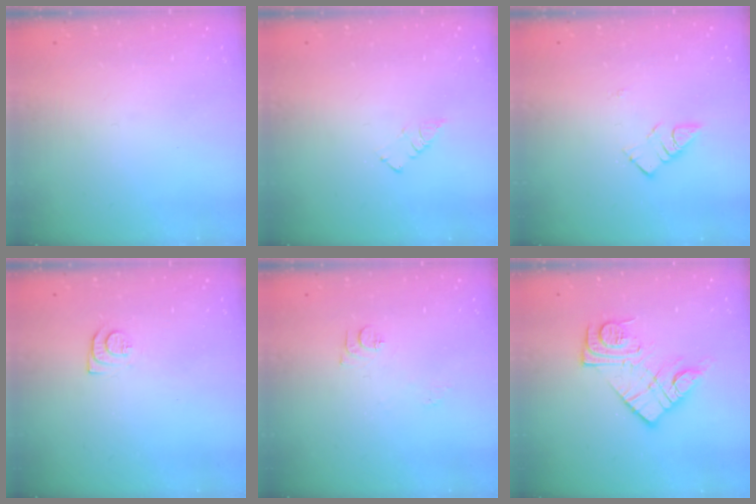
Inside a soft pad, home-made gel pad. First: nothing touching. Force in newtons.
{"total": 2.9, "press": 2.9, "slide": 0.4}
{"total": 5.0, "press": 5.0, "slide": 0.2}
{"total": 6.7, "press": 6.6, "slide": 0.7}
{"total": 6.7, "press": 6.7, "slide": 0.8}
{"total": 13.8, "press": 13.7, "slide": 0.8}